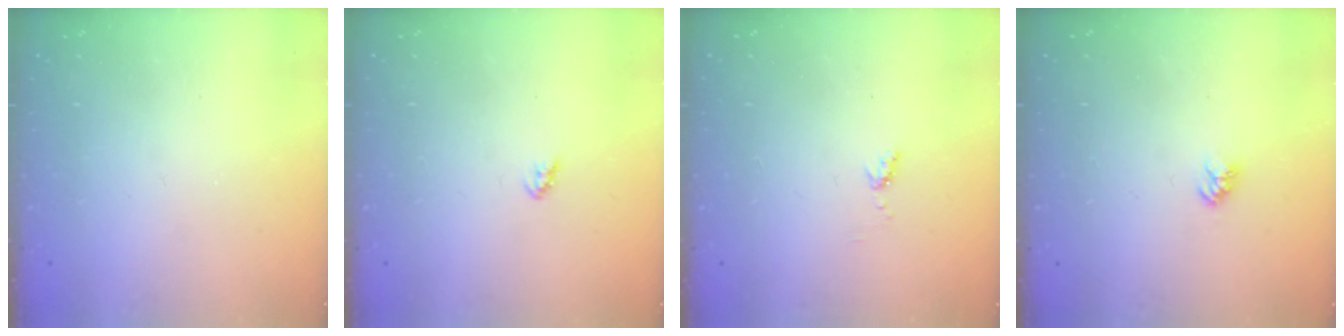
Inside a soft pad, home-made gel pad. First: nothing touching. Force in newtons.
{"total": 2.7, "press": 2.7, "slide": 0.3}
{"total": 4.2, "press": 4.1, "slide": 0.5}
{"total": 3.1, "press": 3.1, "slide": 0.4}